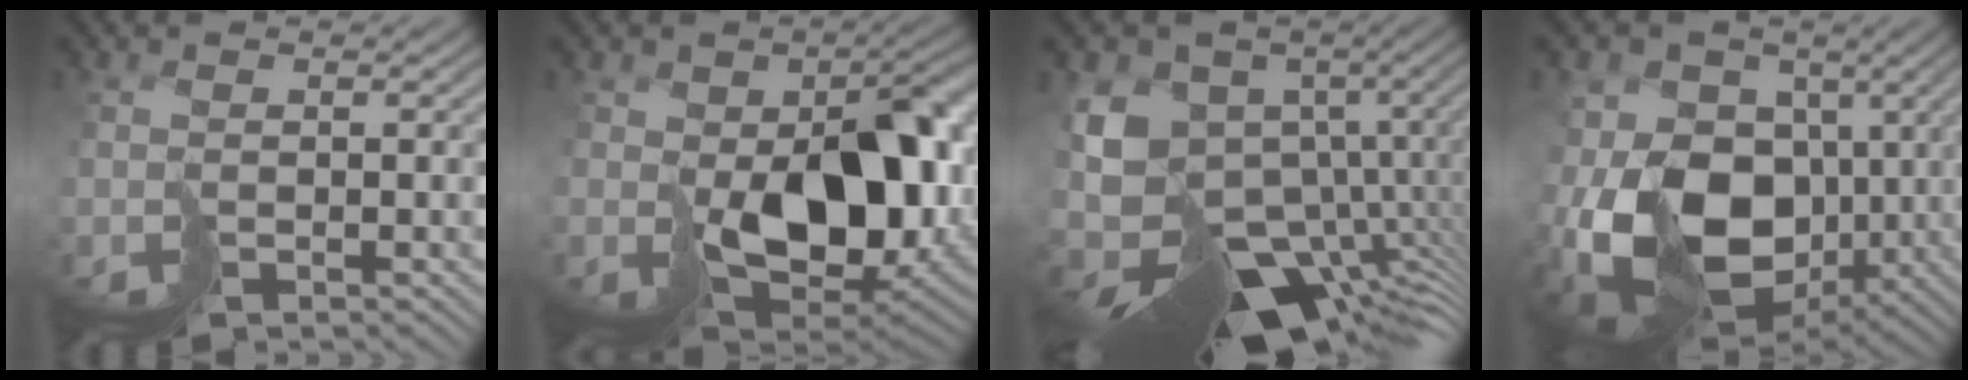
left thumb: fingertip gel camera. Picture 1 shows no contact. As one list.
[{"total": 13.3, "force": [-0.3, 8.8, 10.0], "torque": [-0.139, -0.029, 0.011]}, {"total": 14.3, "force": [-4.9, 8.8, 10.2], "torque": [-0.205, -0.018, -0.064]}, {"total": 16.0, "force": [-2.9, 11.1, 11.2], "torque": [-0.223, -0.002, -0.043]}]